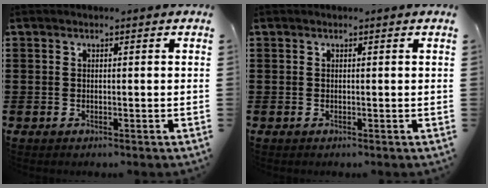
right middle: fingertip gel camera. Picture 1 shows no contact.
{"total": 0.0}